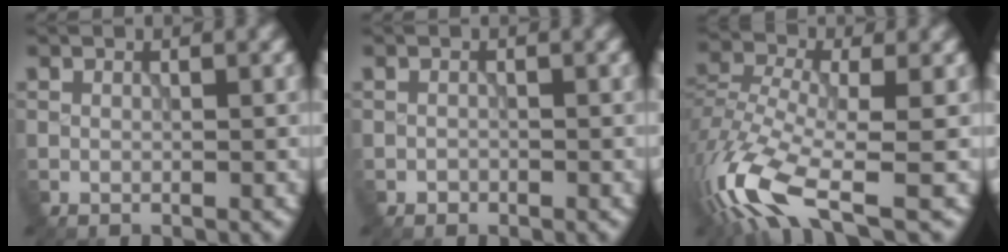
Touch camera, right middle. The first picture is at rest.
{"total": 0.6, "force": [-0.4, 0.4, 0.0], "torque": [0.004, -0.006, -0.009]}
{"total": 10.6, "force": [-6.0, 3.7, 7.9], "torque": [-0.178, -0.014, -0.125]}